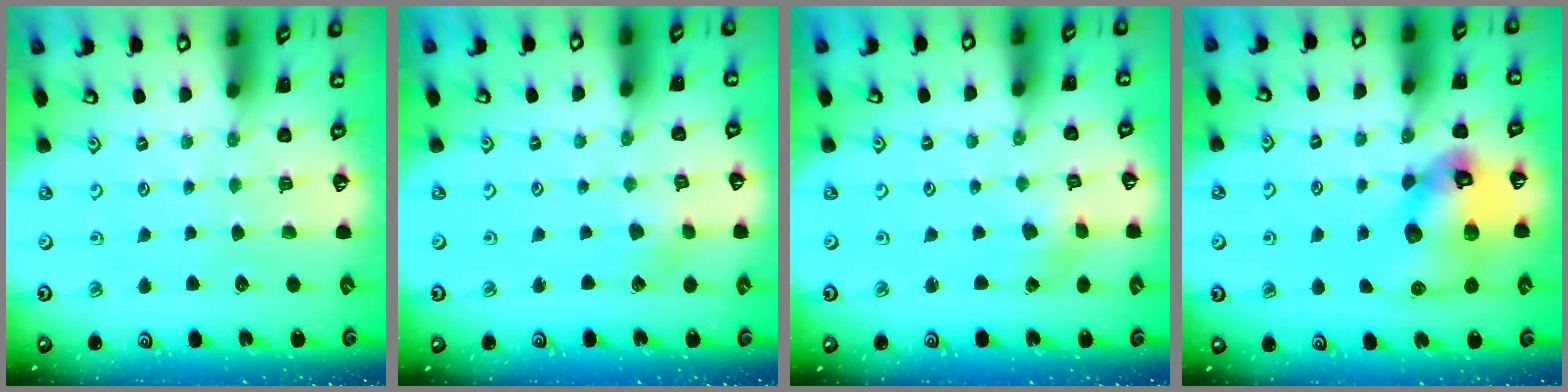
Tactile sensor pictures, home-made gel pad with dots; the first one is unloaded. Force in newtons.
{"total": 2.9, "press": 2.9, "slide": 0.4}
{"total": 2.6, "press": 2.5, "slide": 0.5}
{"total": 17.4, "press": 17.2, "slide": 2.5}